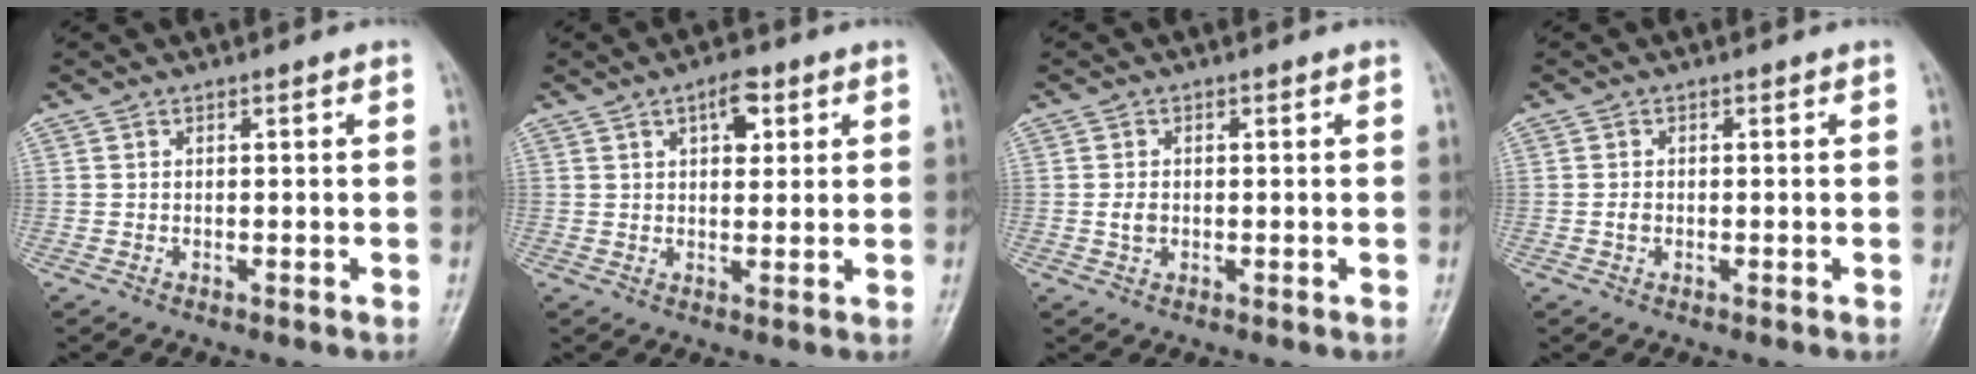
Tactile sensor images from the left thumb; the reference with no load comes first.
{"total": 5.2, "force": [2.3, 2.7, 3.7], "torque": [-0.037, -0.006, 0.031]}
{"total": 2.1, "force": [-0.2, 1.6, 1.3], "torque": [-0.018, 0.001, -0.003]}
{"total": 1.2, "force": [-0.2, 0.9, 0.6], "torque": [-0.008, 0.002, -0.004]}